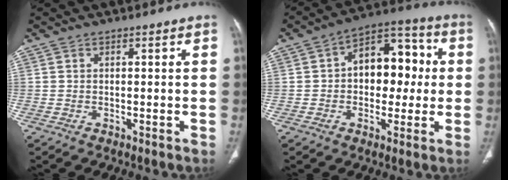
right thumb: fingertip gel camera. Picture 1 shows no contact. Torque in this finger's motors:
{"motor_torque": [1.78, 1.68, 0.73, -0.63, 0.07]}